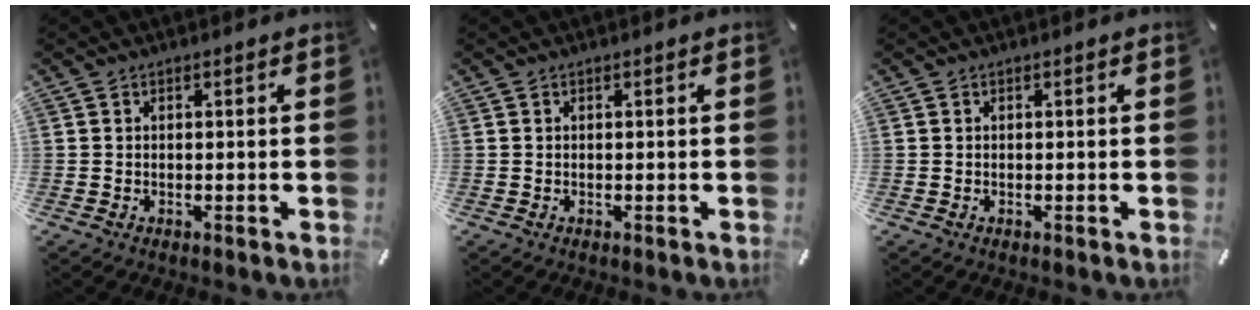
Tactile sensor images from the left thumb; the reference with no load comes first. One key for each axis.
{"total": 0.0}
{"total": 0.0}